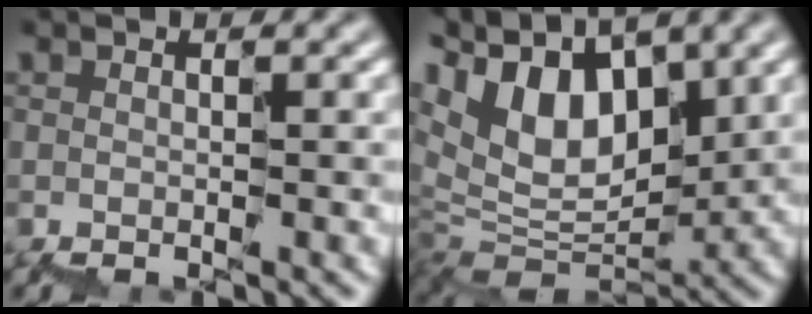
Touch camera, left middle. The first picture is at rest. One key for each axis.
{"total": 10.8, "fx": 4.8, "fy": 6.7, "fz": 7.0, "tx": -0.139, "ty": 0.031, "tz": 0.081}